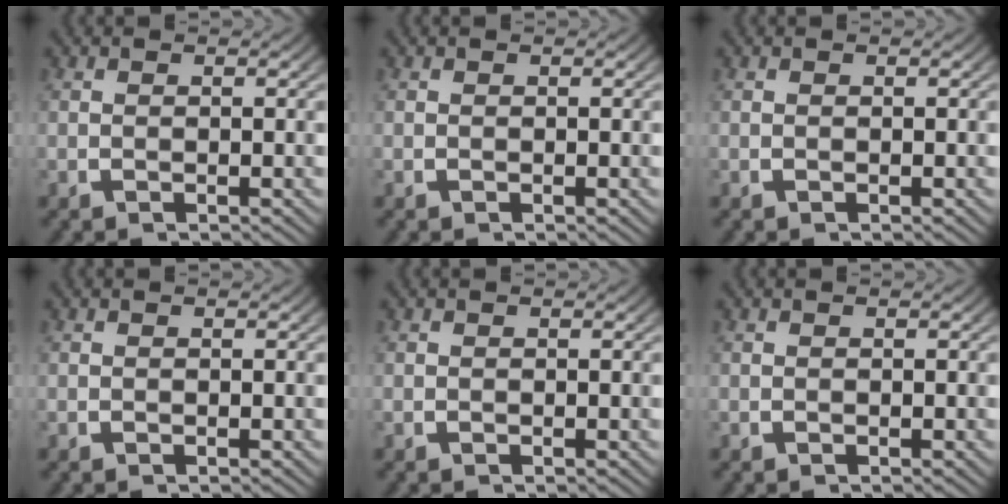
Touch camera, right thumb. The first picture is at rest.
{"total": 0.0}
{"total": 0.0}
{"total": 0.0}
{"total": 0.0}
{"total": 0.0}